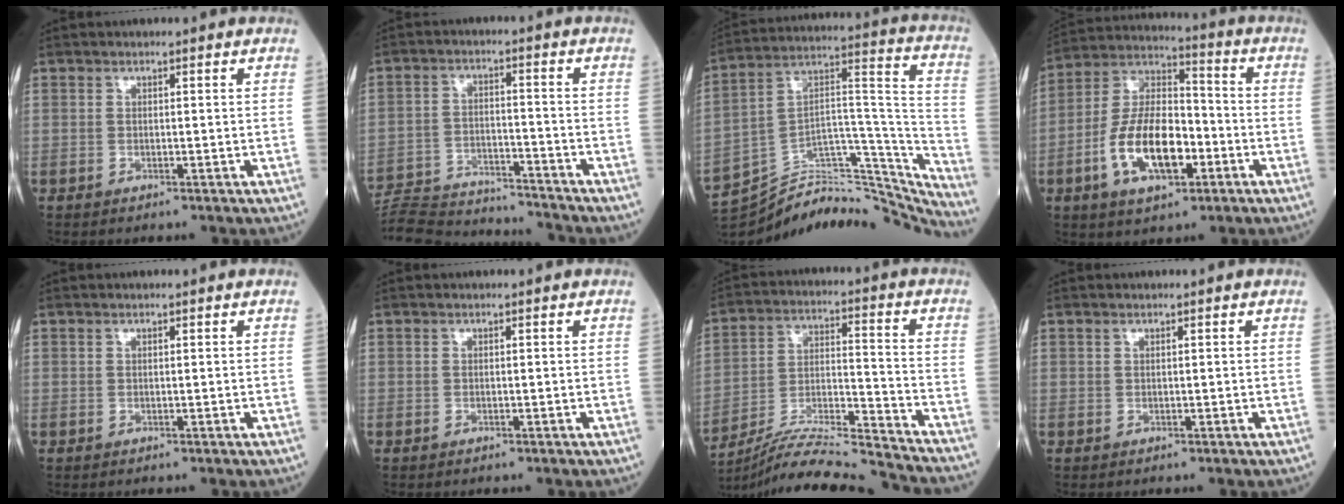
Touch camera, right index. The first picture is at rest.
{"total": 16.4, "force": [-15.9, 0.9, 3.7], "torque": [-0.069, 0.002, -0.243]}
{"total": 28.1, "force": [-26.8, 4.0, 7.6], "torque": [-0.098, 0.038, -0.395]}
{"total": 14.3, "force": [-4.6, 6.3, 12.0], "torque": [-0.240, 0.012, -0.079]}
{"total": 0.0}
{"total": 0.0}
{"total": 19.1, "force": [-18.2, -1.2, 5.6], "torque": [-0.116, -0.007, -0.299]}
{"total": 0.0}